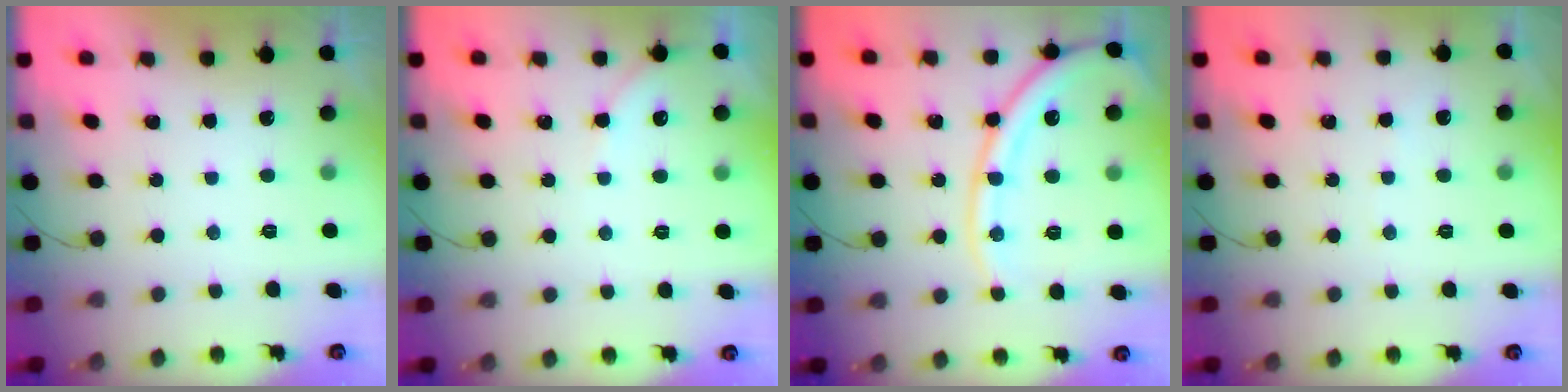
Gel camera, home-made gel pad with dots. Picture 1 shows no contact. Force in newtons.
{"total": 2.4, "press": 2.4, "slide": 0.4}
{"total": 14.2, "press": 14.1, "slide": 1.6}
{"total": 1.9, "press": 1.9, "slide": 0.2}